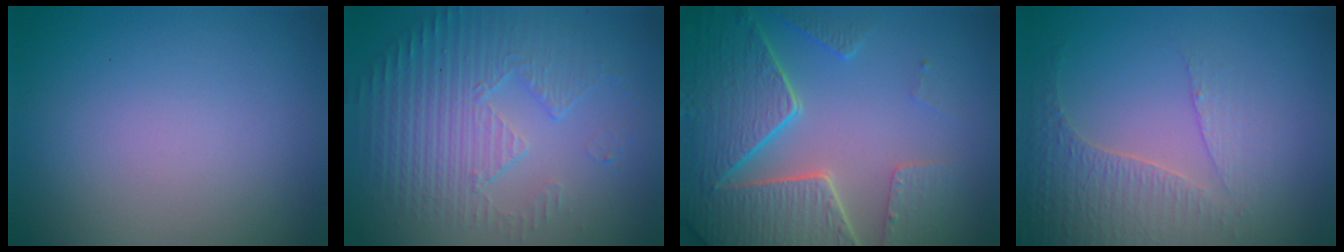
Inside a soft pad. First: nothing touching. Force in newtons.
{"total": 5.4, "press": 3.7, "slide": 3.9}
{"total": 8.3, "press": 6.2, "slide": 5.6}
{"total": 4.3, "press": 3.1, "slide": 2.9}